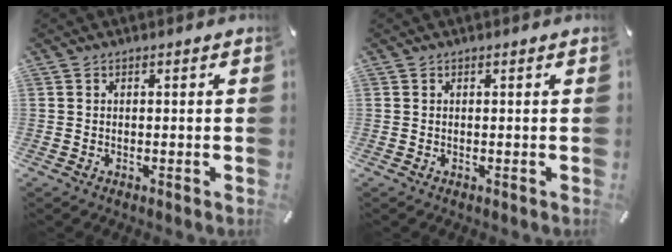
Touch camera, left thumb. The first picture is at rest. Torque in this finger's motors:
{"motor_torque": [0.00, 0.00, 0.01, -0.01, 0.00]}